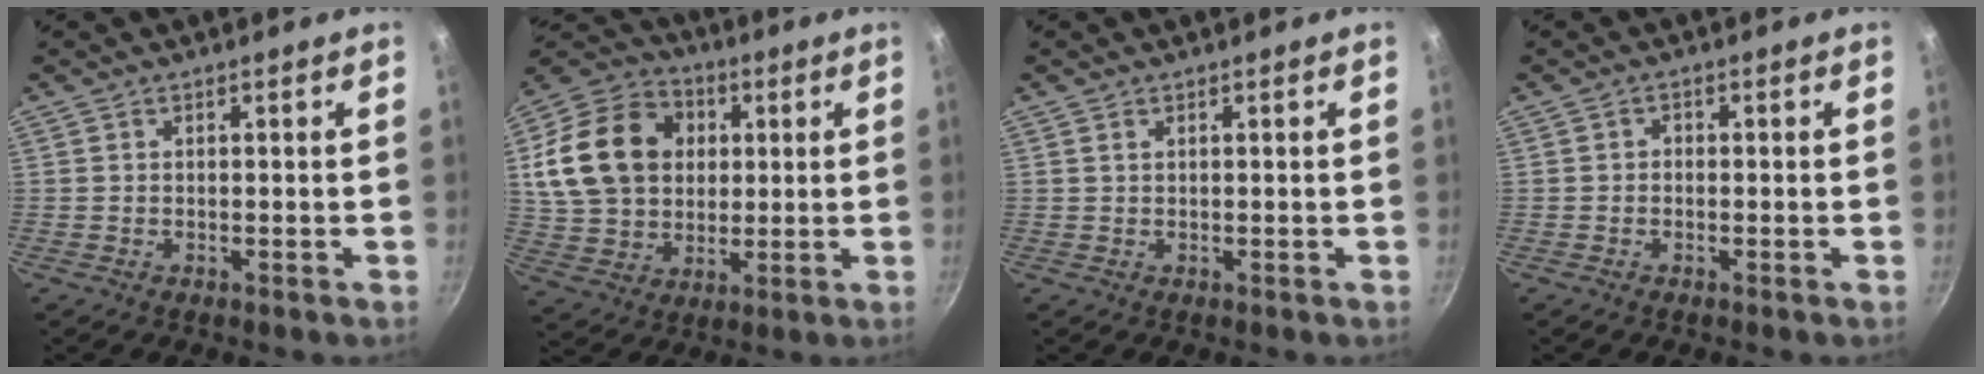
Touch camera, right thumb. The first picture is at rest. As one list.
[{"total": 20.8, "force": [4.1, 16.1, 12.5], "torque": [-0.208, 0.013, 0.074]}, {"total": 0.6, "force": [0.4, 0.3, 0.4], "torque": [-0.007, 0.002, 0.008]}, {"total": 1.1, "force": [-0.3, 1.0, 0.6], "torque": [-0.008, 0.006, -0.006]}]